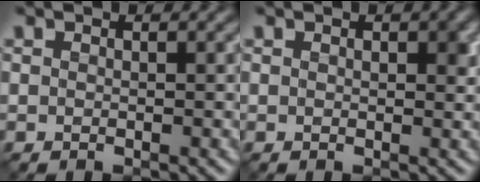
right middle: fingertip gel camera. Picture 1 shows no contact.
{"total": 1.6, "force": [0.3, 0.8, 1.3], "torque": [-0.013, -0.003, 0.007]}